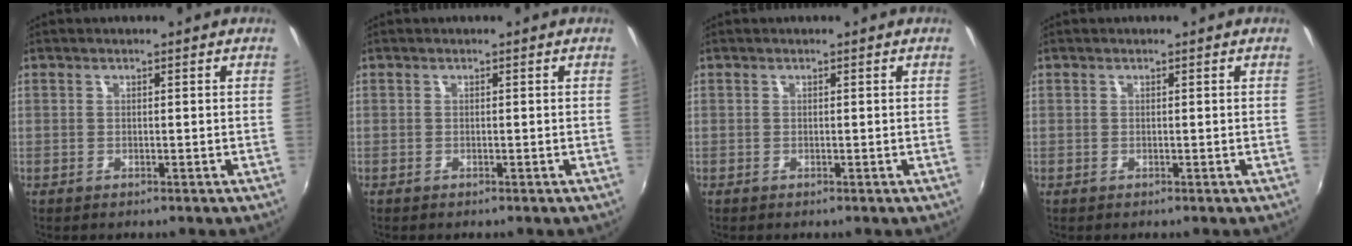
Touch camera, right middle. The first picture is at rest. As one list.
[{"total": 0.0}, {"total": 0.0}, {"total": 0.0}]